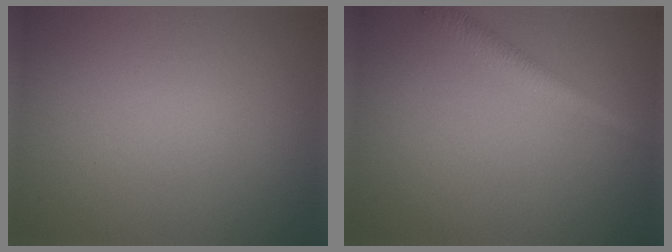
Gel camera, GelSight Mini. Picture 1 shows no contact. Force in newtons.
{"total": 2.4, "press": 2.4, "slide": 0.1}